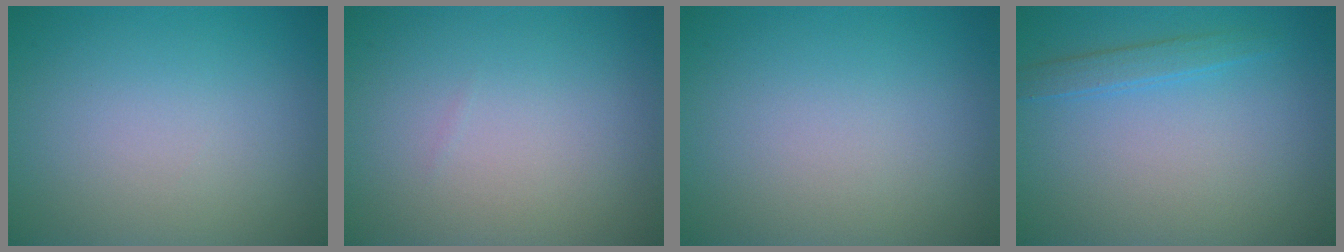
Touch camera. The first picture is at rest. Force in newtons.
{"total": 0.0}
{"total": 0.0}
{"total": 1.5, "press": 1.5, "slide": 0.0}